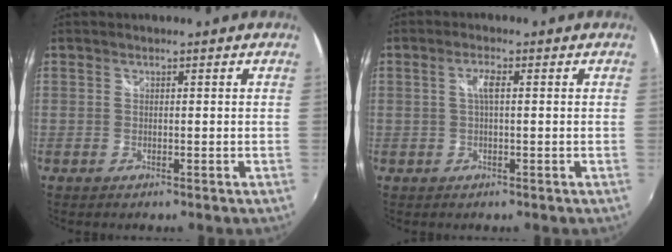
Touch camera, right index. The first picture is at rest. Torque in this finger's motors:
{"motor_torque": [0.26, -0.10, 0.19, 0.06]}